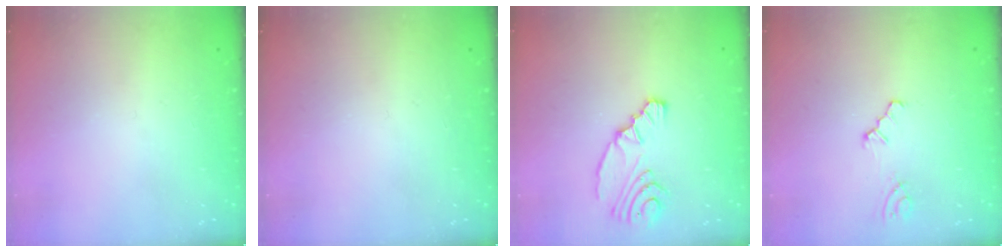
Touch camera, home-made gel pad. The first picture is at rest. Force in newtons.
{"total": 0.0}
{"total": 10.0, "press": 9.1, "slide": 4.2}
{"total": 1.2, "press": 1.1, "slide": 0.2}